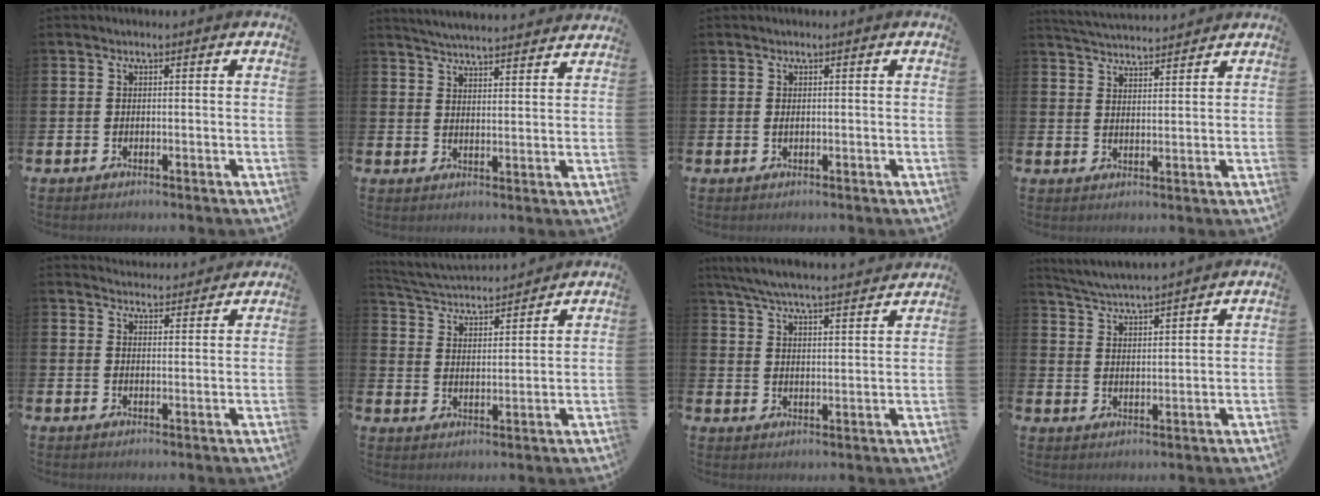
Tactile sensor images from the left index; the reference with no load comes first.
{"total": 4.9, "force": [4.9, -0.1, 0.3], "torque": [-0.015, -0.037, 0.086]}
{"total": 0.5, "force": [0.1, 0.2, 0.5], "torque": [-0.003, -0.001, 0.000]}
{"total": 4.4, "force": [4.4, 0.3, 0.1], "torque": [-0.015, -0.024, 0.079]}
{"total": 3.7, "force": [3.6, 0.6, -0.1], "torque": [-0.001, -0.022, 0.066]}
{"total": 4.6, "force": [4.6, 0.6, 0.1], "torque": [-0.022, -0.039, 0.076]}
{"total": 6.6, "force": [6.3, 0.3, 1.8], "torque": [-0.049, -0.045, 0.111]}
{"total": 4.7, "force": [4.7, -0.2, 0.4], "torque": [-0.026, -0.029, 0.083]}